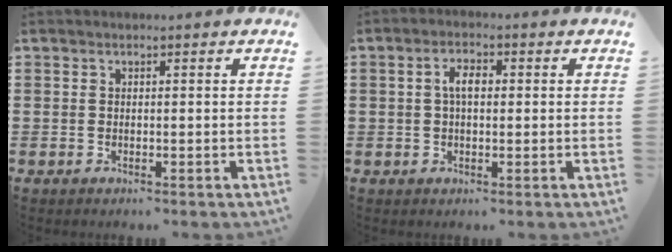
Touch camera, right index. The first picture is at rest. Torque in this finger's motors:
{"motor_torque": [0.53, -0.27, 0.29, 0.09]}